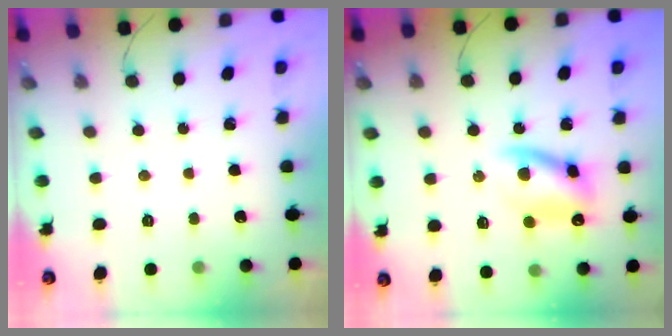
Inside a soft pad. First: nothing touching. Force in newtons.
{"total": 12.2, "press": 11.9, "slide": 2.4}